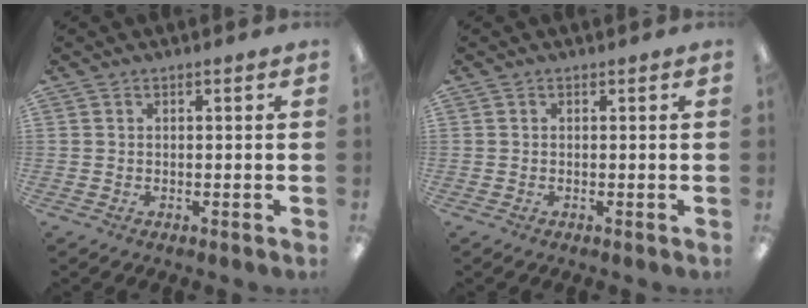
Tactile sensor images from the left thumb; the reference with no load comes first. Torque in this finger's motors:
{"motor_torque": [-0.05, -0.06, 0.02, 0.00, 0.00]}